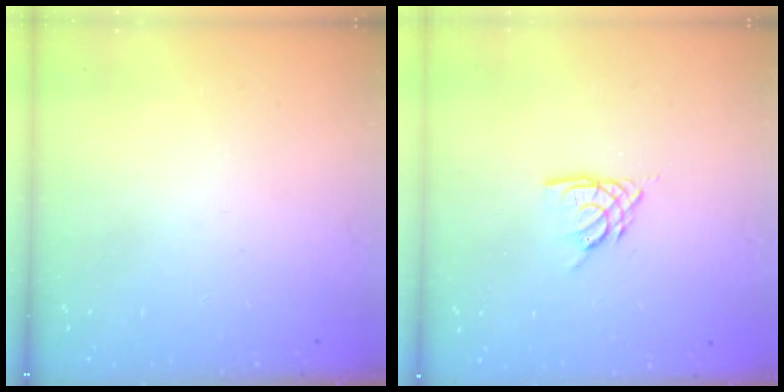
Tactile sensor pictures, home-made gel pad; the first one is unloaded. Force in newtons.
{"total": 6.0, "press": 6.0, "slide": 0.6}